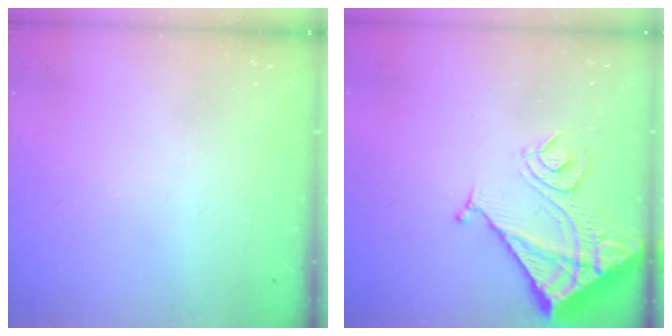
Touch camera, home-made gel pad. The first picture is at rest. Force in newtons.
{"total": 13.7, "press": 13.6, "slide": 1.6}